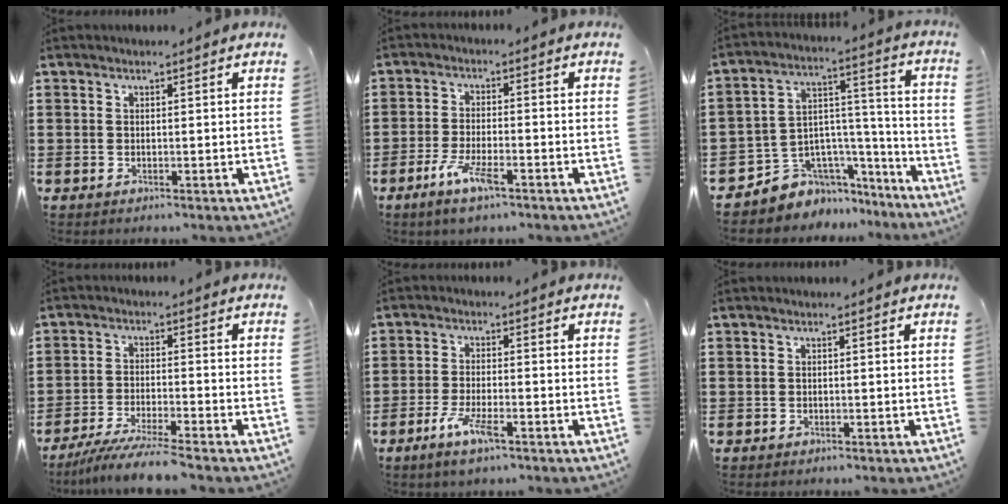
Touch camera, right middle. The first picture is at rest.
{"total": 5.4, "force": [-3.2, 1.3, 4.1], "torque": [-0.090, -0.006, -0.060]}
{"total": 6.5, "force": [-4.9, 4.2, -0.4], "torque": [-0.011, -0.002, -0.089]}
{"total": 5.8, "force": [-5.3, -0.5, 2.3], "torque": [-0.048, -0.021, -0.102]}
{"total": 5.0, "force": [-2.9, 1.2, 3.9], "torque": [-0.087, -0.007, -0.056]}
{"total": 0.6, "force": [-0.5, 0.1, 0.0], "torque": [-0.002, -0.001, -0.011]}